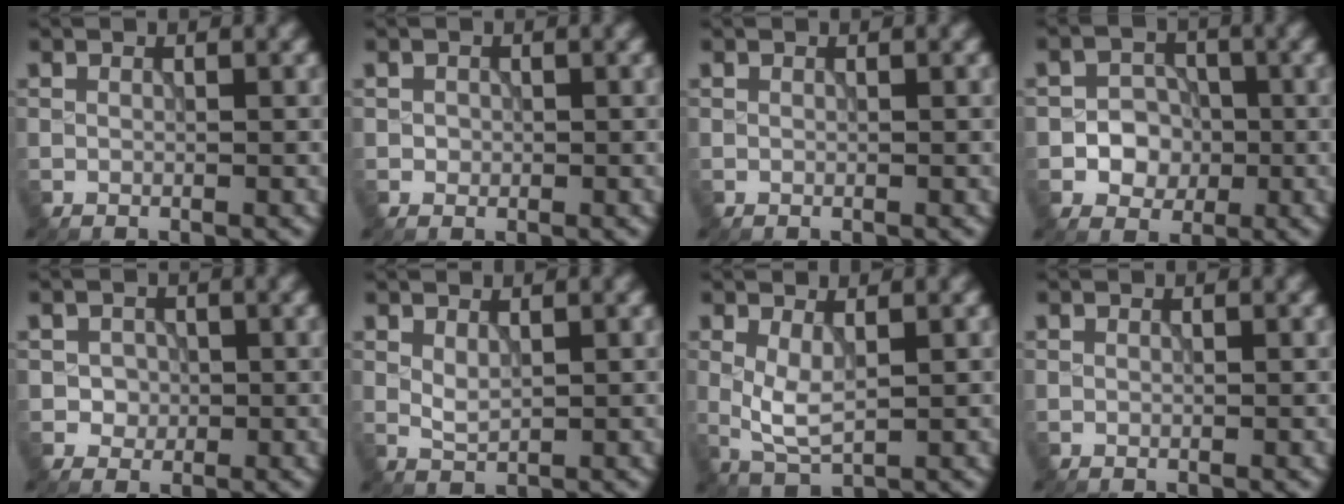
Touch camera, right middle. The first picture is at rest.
{"total": 0.6, "force": [0.0, 0.6, 0.1], "torque": [0.002, -0.003, 0.000]}
{"total": 0.0}
{"total": 3.9, "force": [-0.7, 3.4, 1.6], "torque": [-0.002, 0.000, -0.032]}
{"total": 1.6, "force": [-0.1, 1.5, 0.5], "torque": [0.001, -0.004, -0.002]}
{"total": 1.4, "force": [0.6, 0.6, 1.1], "torque": [-0.027, -0.001, 0.017]}
{"total": 2.9, "force": [0.5, 1.0, 2.6], "torque": [-0.061, -0.005, 0.014]}
{"total": 0.0}